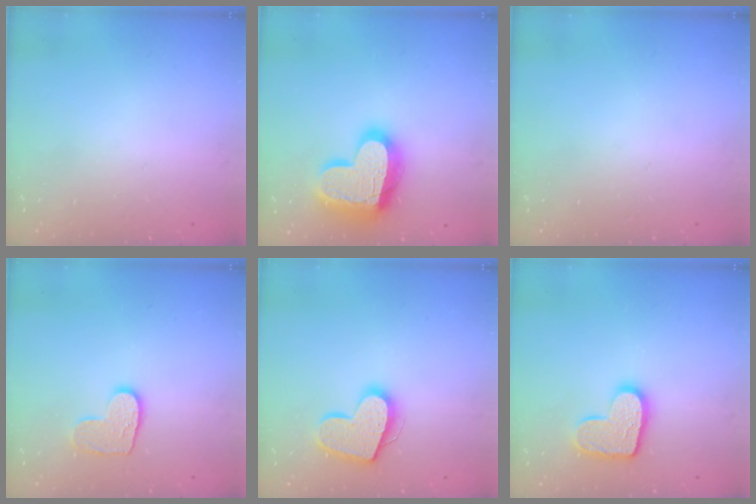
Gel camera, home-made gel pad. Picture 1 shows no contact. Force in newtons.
{"total": 20.2, "press": 20.1, "slide": 1.7}
{"total": 0.0}
{"total": 8.9, "press": 8.9, "slide": 0.4}
{"total": 14.9, "press": 14.9, "slide": 1.0}
{"total": 12.8, "press": 12.8, "slide": 0.8}